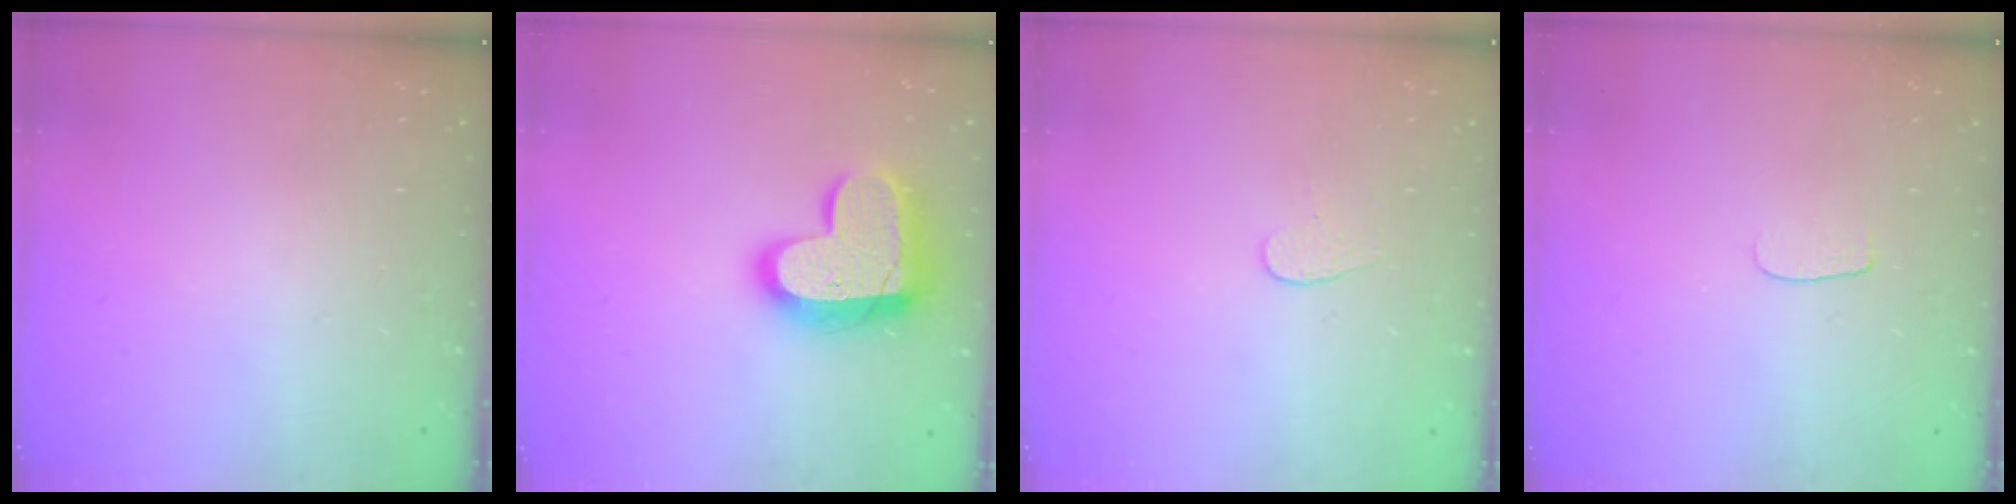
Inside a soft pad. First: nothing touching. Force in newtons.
{"total": 18.3, "press": 18.2, "slide": 1.2}
{"total": 3.4, "press": 3.4, "slide": 0.3}
{"total": 3.6, "press": 3.6, "slide": 0.4}